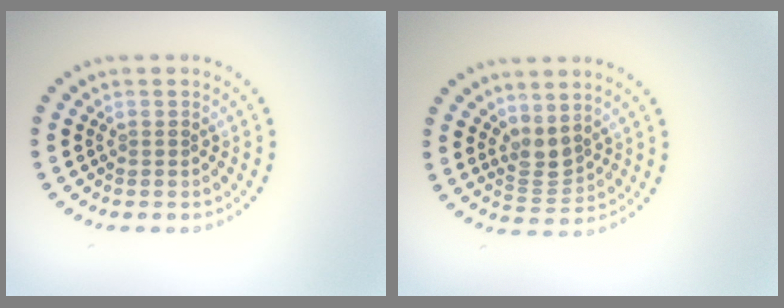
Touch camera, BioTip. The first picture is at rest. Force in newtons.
{"total": 2.2, "press": 1.7, "slide": 1.4}